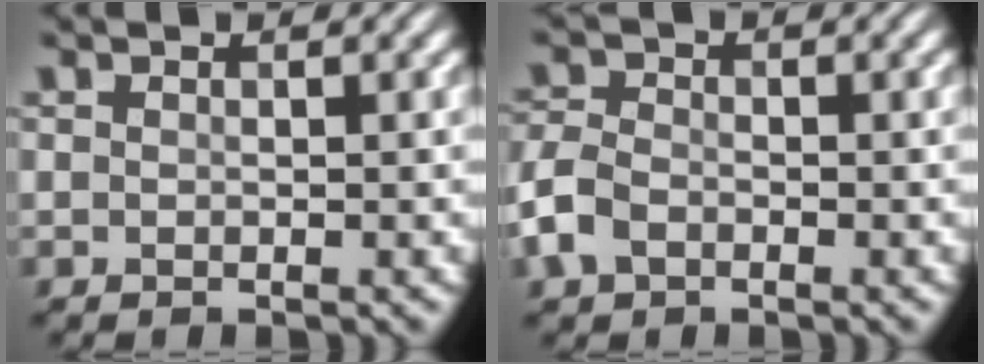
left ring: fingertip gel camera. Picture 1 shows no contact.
{"total": 3.3, "force": [-1.5, 2.2, 1.9], "torque": [-0.047, 0.002, -0.043]}